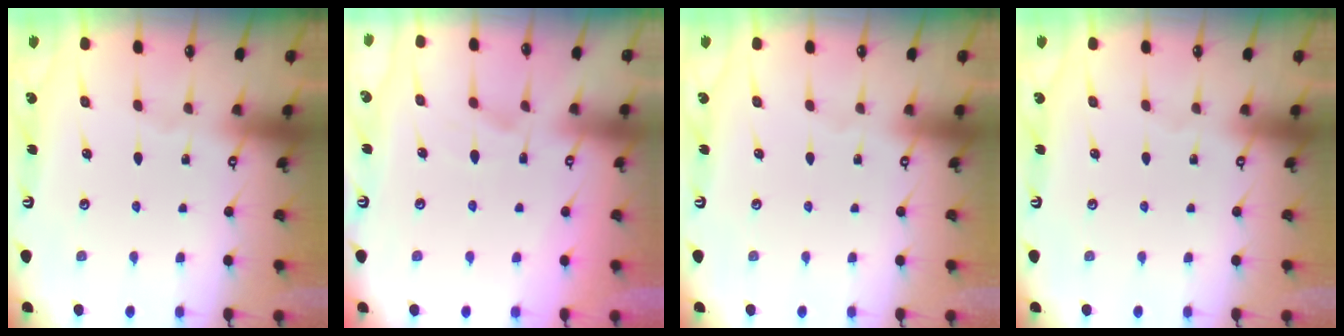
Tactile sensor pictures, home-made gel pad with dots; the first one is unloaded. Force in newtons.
{"total": 1.7, "press": 1.3, "slide": 1.1}
{"total": 0.0}
{"total": 0.0}